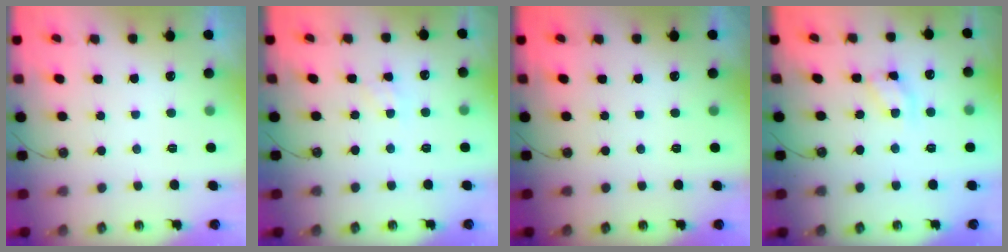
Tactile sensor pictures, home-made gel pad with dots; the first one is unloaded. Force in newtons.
{"total": 1.3, "press": 1.3, "slide": 0.2}
{"total": 0.0}
{"total": 8.2, "press": 8.2, "slide": 0.5}